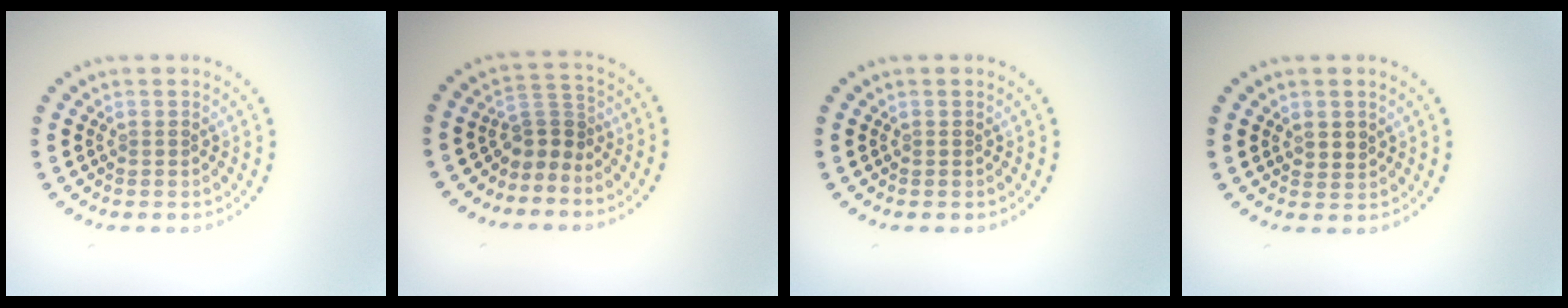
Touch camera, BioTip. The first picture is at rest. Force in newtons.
{"total": 2.5, "press": 1.6, "slide": 1.9}
{"total": 0.0}
{"total": 1.3, "press": 1.2, "slide": 0.5}